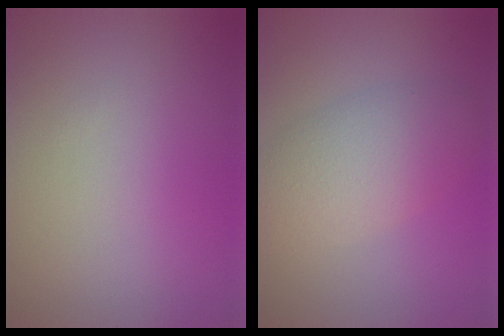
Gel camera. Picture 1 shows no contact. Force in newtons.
{"total": 4.7, "press": 4.7, "slide": 0.3}